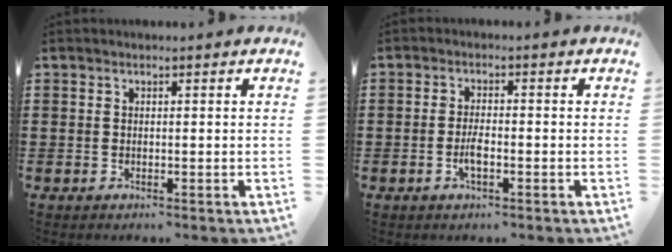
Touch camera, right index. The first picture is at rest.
{"total": 2.9, "force": [-1.0, 0.8, 2.6], "torque": [-0.055, -0.001, -0.021]}